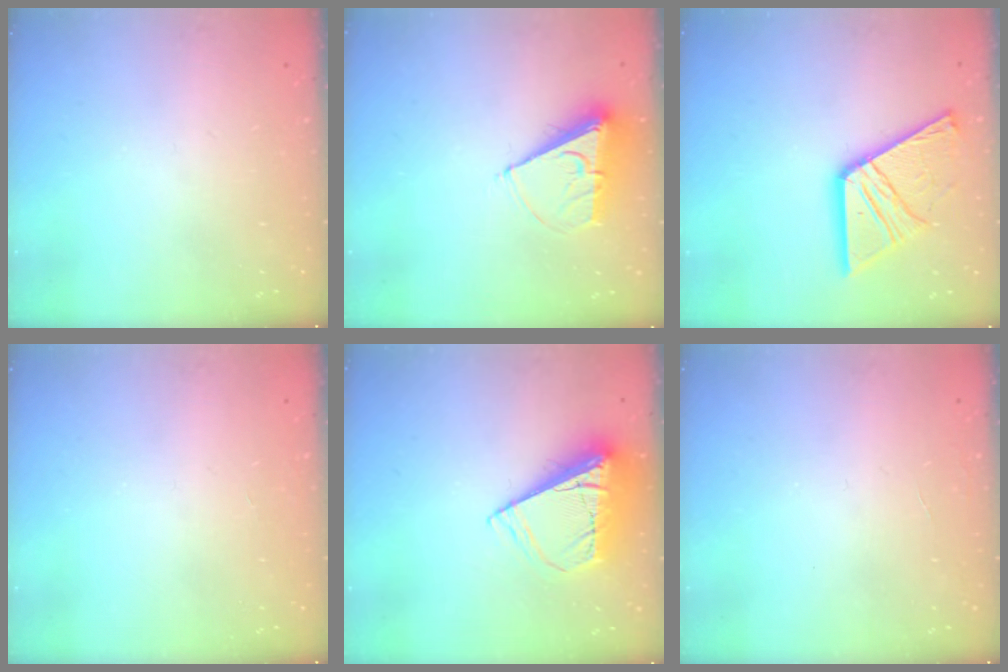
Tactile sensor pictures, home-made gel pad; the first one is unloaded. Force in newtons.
{"total": 7.6, "press": 7.5, "slide": 0.5}
{"total": 16.7, "press": 16.6, "slide": 1.4}
{"total": 0.0}
{"total": 10.8, "press": 10.7, "slide": 1.3}
{"total": 0.0}